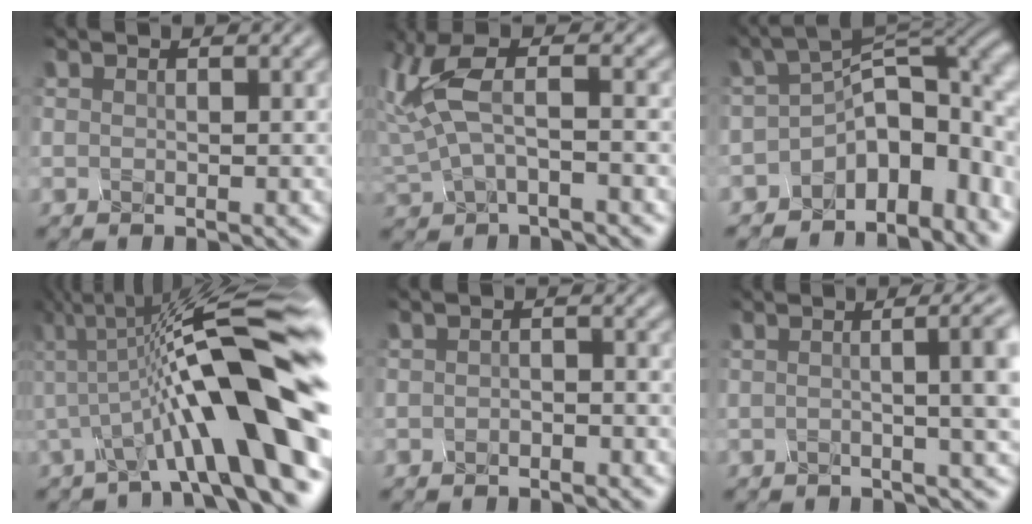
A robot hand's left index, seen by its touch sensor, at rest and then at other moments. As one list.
[{"total": 4.9, "force": [0.2, 2.1, 4.5], "torque": [-0.117, 0.000, -0.001]}, {"total": 10.6, "force": [-4.0, 6.8, 7.1], "torque": [-0.075, -0.003, -0.073]}, {"total": 13.4, "force": [-2.0, 2.5, 13.0], "torque": [-0.182, 0.030, -0.047]}, {"total": 1.3, "force": [-0.9, 0.6, 0.7], "torque": [-0.010, 0.002, -0.019]}, {"total": 9.6, "force": [0.6, 4.3, 8.6], "torque": [-0.055, 0.042, -0.020]}]